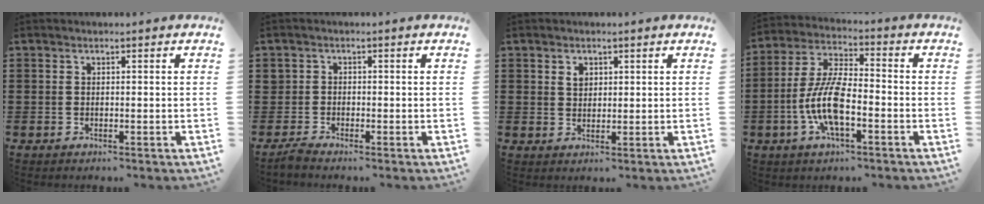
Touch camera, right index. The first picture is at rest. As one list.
[{"total": 1.4, "force": [-1.0, 0.9, 0.3], "torque": [-0.010, 0.005, -0.023]}, {"total": 1.9, "force": [0.9, 1.4, 1.0], "torque": [-0.025, 0.006, 0.016]}, {"total": 9.7, "force": [-2.9, 3.5, 8.6], "torque": [-0.197, -0.007, -0.061]}]